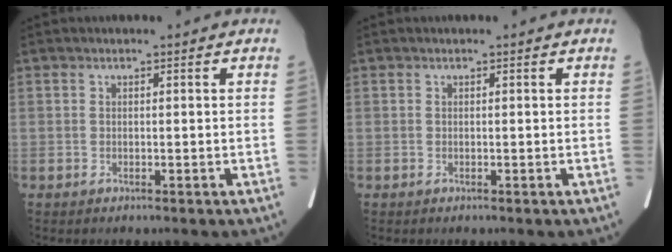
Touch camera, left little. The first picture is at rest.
{"total": 0.0}